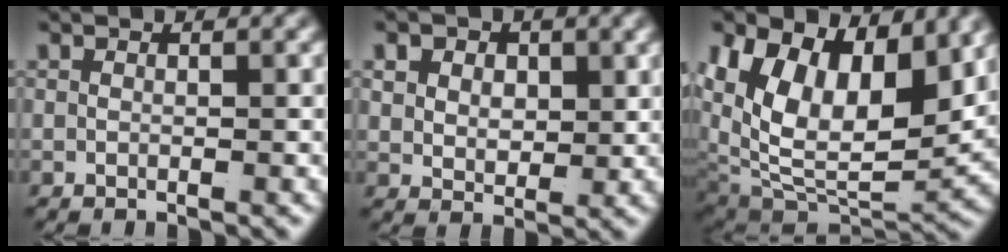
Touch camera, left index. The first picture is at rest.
{"total": 3.8, "force": [1.1, 2.8, 2.2], "torque": [-0.046, -0.022, 0.034]}
{"total": 14.6, "force": [1.3, 9.9, 10.6], "torque": [-0.198, -0.048, 0.044]}